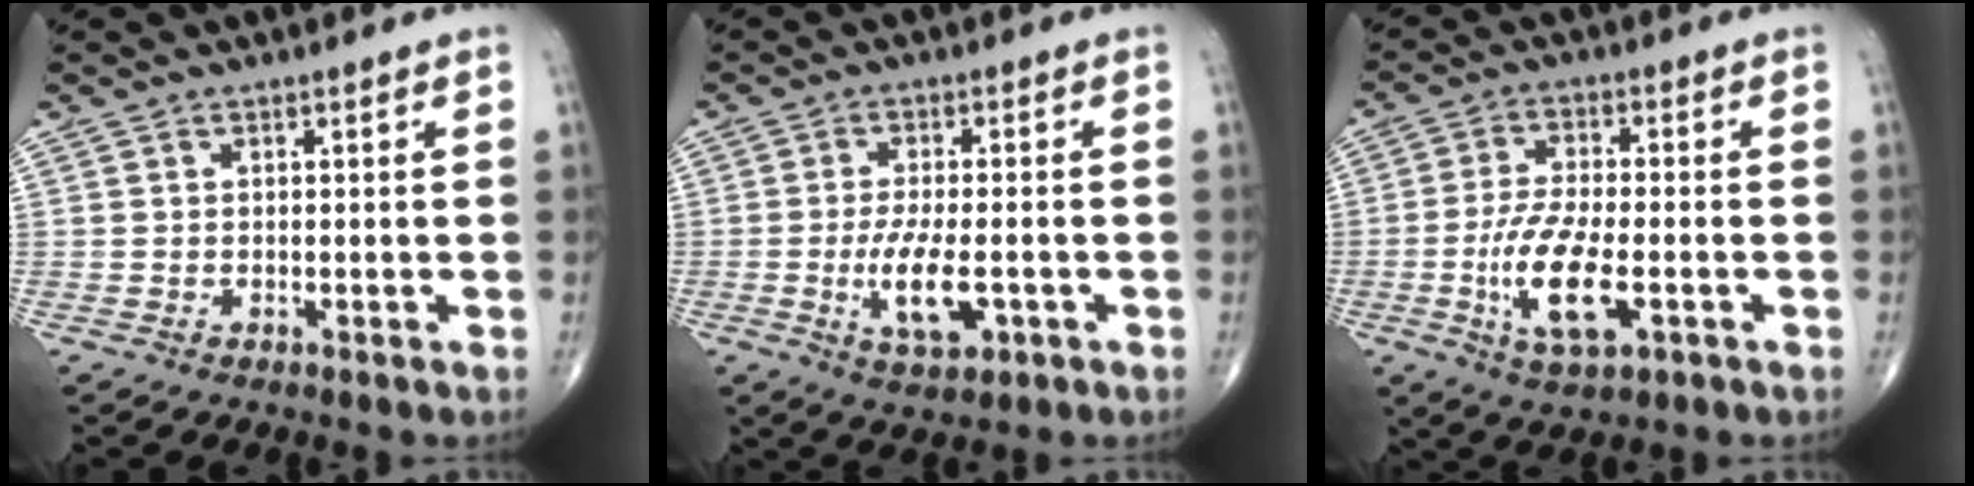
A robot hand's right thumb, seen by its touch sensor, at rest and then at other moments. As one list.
[{"total": 8.0, "force": [-2.2, 3.2, 7.0], "torque": [-0.128, -0.005, -0.034]}, {"total": 11.2, "force": [-3.2, 4.2, 9.9], "torque": [-0.196, 0.003, -0.056]}]